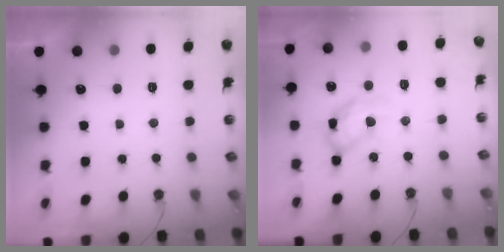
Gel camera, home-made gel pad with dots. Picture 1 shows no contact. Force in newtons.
{"total": 12.3, "press": 12.2, "slide": 1.1}